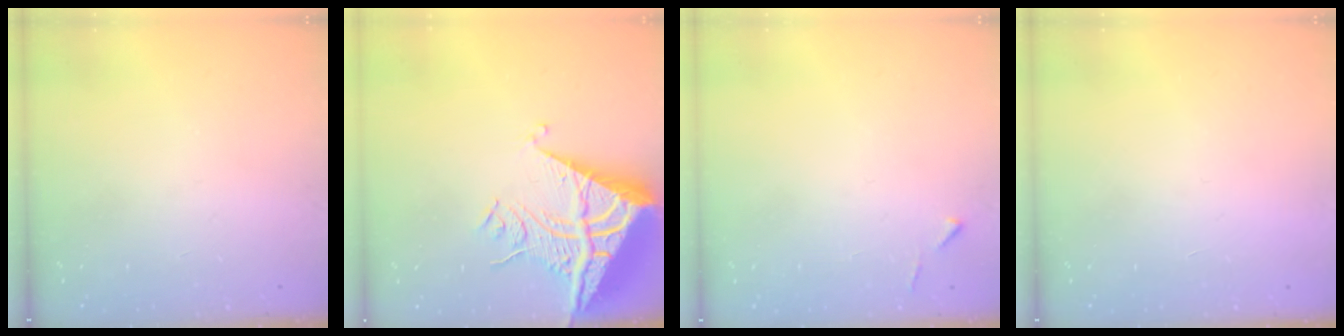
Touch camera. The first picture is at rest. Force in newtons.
{"total": 13.3, "press": 13.2, "slide": 1.4}
{"total": 4.3, "press": 4.3, "slide": 0.6}
{"total": 1.5, "press": 1.5, "slide": 0.1}